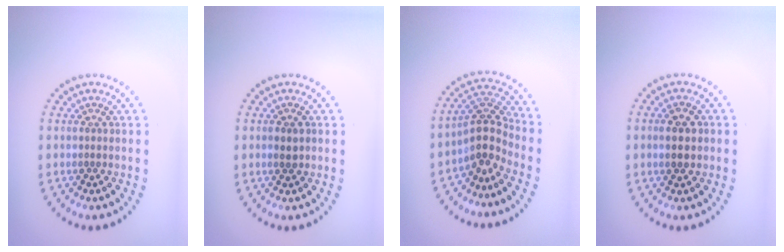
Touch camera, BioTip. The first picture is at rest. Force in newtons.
{"total": 1.2, "press": 1.2, "slide": 0.2}
{"total": 3.5, "press": 2.5, "slide": 2.5}
{"total": 3.0, "press": 3.0, "slide": 0.2}